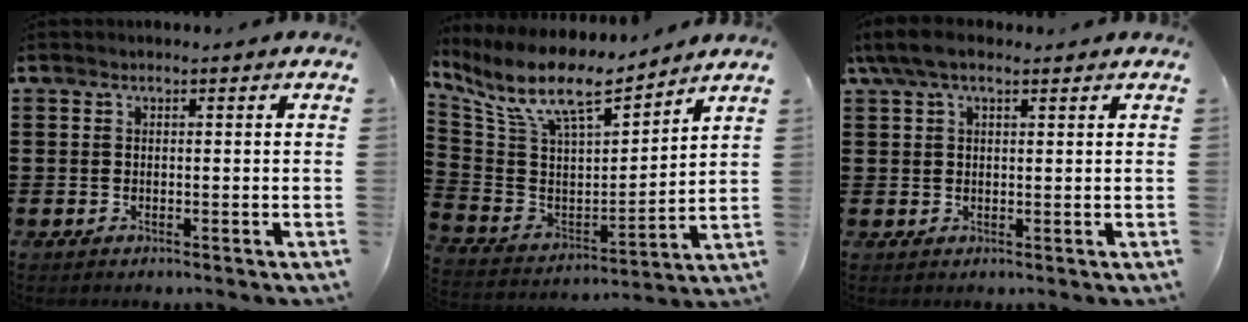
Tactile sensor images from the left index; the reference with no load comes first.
{"total": 10.7, "force": [8.0, 2.9, 6.3], "torque": [-0.156, -0.044, 0.137]}
{"total": 4.2, "force": [2.4, 1.5, 3.1], "torque": [-0.064, 0.010, 0.045]}